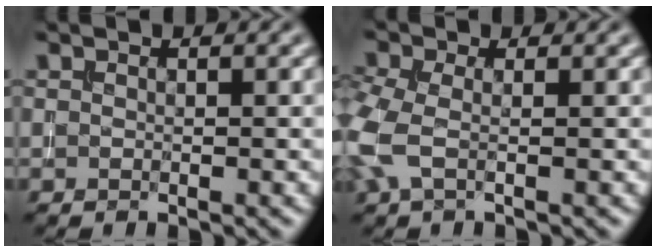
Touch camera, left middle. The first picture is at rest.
{"total": 3.9, "force": [-0.7, 2.3, 3.1], "torque": [-0.096, 0.002, -0.024]}